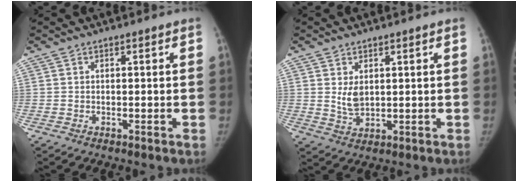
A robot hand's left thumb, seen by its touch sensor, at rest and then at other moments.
{"total": 3.9, "force": [1.0, 2.5, 2.8], "torque": [-0.038, -0.014, 0.028]}